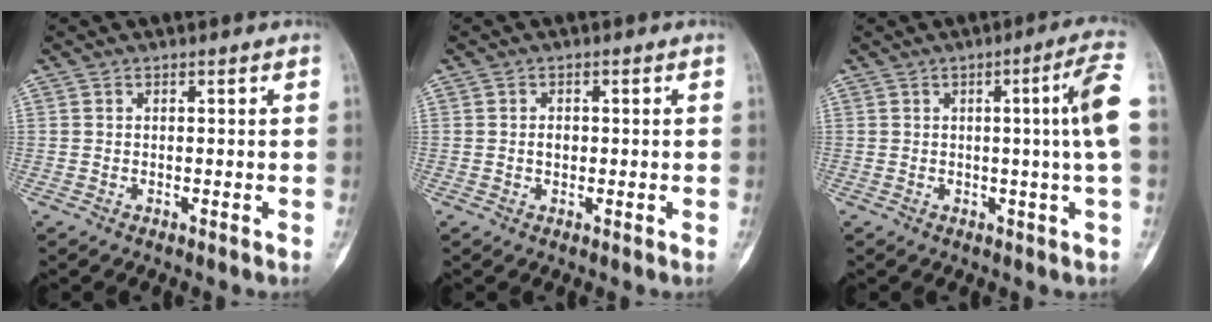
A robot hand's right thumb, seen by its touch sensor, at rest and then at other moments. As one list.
[{"total": 1.6, "force": [0.0, 1.2, 1.1], "torque": [-0.015, 0.003, -0.001]}, {"total": 8.6, "force": [0.5, -0.7, 8.6], "torque": [-0.128, 0.004, 0.008]}]